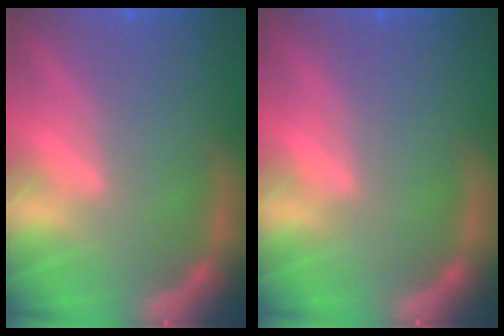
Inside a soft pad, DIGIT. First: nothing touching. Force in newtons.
{"total": 0.0}